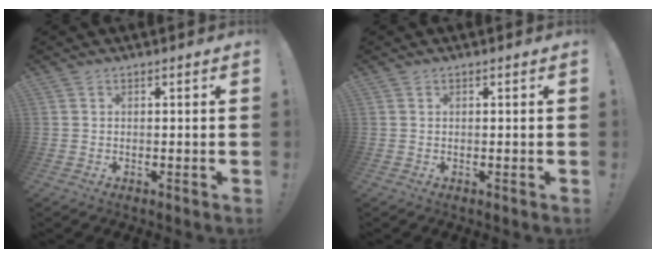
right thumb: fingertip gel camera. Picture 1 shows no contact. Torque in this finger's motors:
{"motor_torque": [0.05, 0.02, 0.11, -0.06, 0.00]}